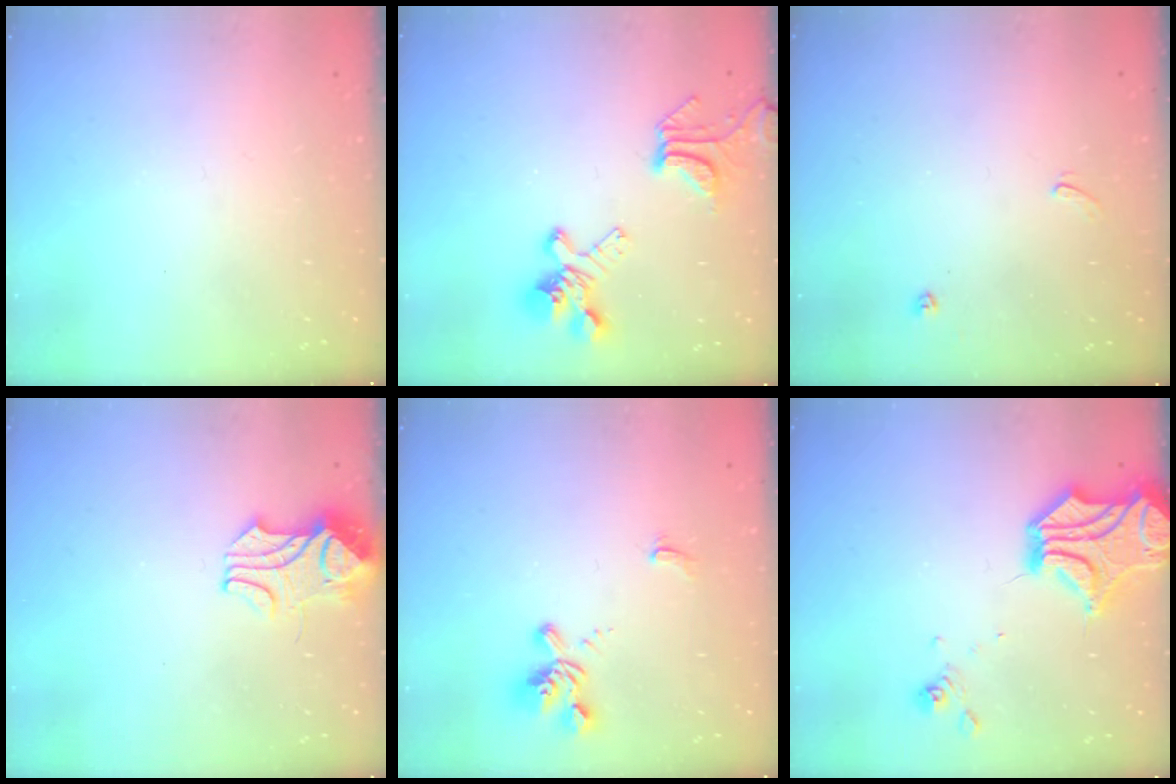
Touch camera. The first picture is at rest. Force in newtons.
{"total": 6.5, "press": 6.1, "slide": 2.1}
{"total": 3.3, "press": 3.2, "slide": 0.4}
{"total": 2.4, "press": 2.3, "slide": 0.9}
{"total": 1.6, "press": 1.1, "slide": 1.2}
{"total": 6.2, "press": 5.7, "slide": 2.4}